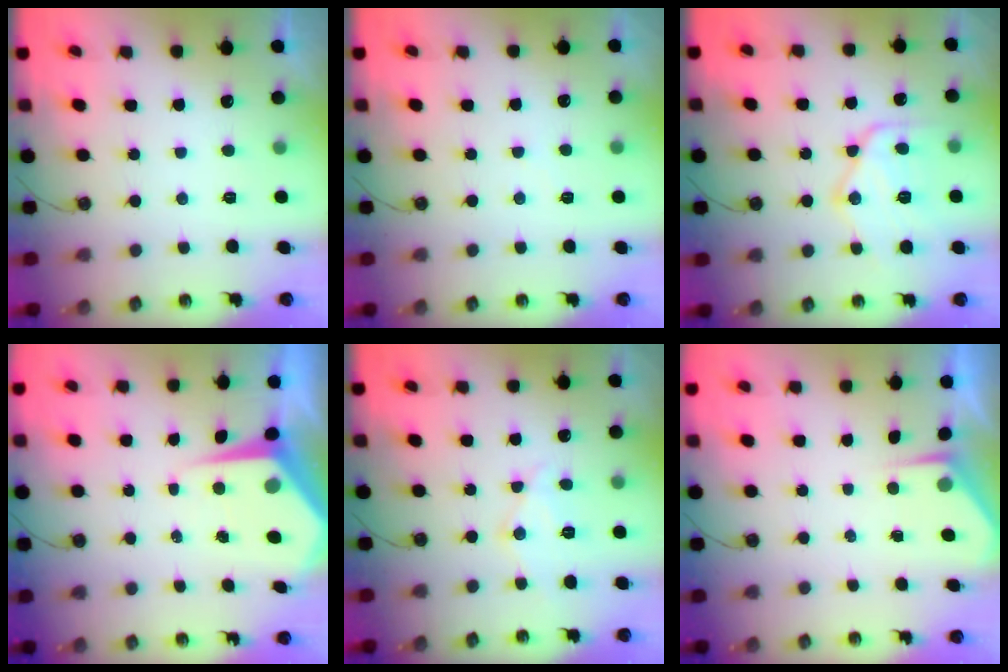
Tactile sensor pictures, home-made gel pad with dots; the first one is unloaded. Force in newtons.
{"total": 2.3, "press": 2.3, "slide": 0.3}
{"total": 16.9, "press": 16.8, "slide": 1.5}
{"total": 6.9, "press": 6.9, "slide": 0.7}
{"total": 11.3, "press": 11.3, "slide": 1.1}
{"total": 2.7, "press": 2.7, "slide": 0.3}